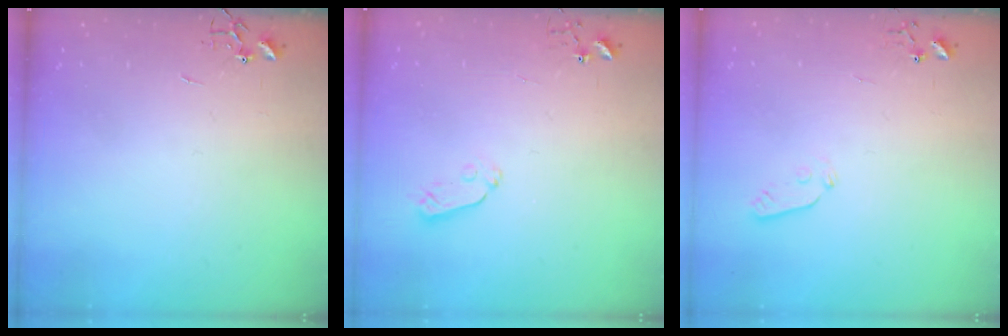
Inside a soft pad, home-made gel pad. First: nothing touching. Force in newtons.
{"total": 3.8, "press": 3.8, "slide": 0.6}
{"total": 3.5, "press": 3.5, "slide": 0.4}